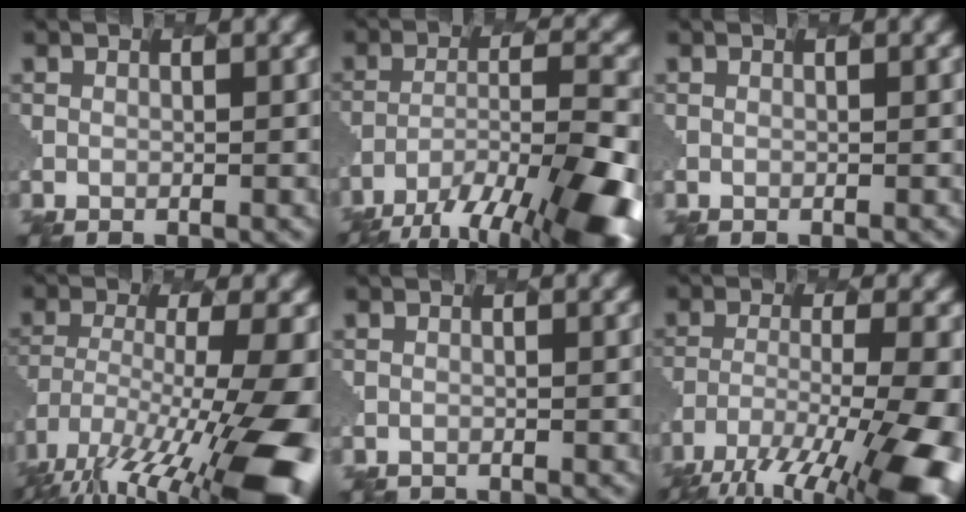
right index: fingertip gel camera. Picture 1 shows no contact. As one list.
[{"total": 14.5, "force": [-10.8, 4.9, 8.5], "torque": [-0.163, -0.027, -0.148]}, {"total": 0.0}, {"total": 14.2, "force": [-8.1, 4.5, 10.8], "torque": [-0.221, -0.022, -0.118]}, {"total": 0.9, "force": [-0.7, 0.1, -0.4], "torque": [0.008, 0.001, -0.018]}, {"total": 16.5, "force": [-11.6, 6.2, 10.1], "torque": [-0.160, -0.041, -0.140]}]